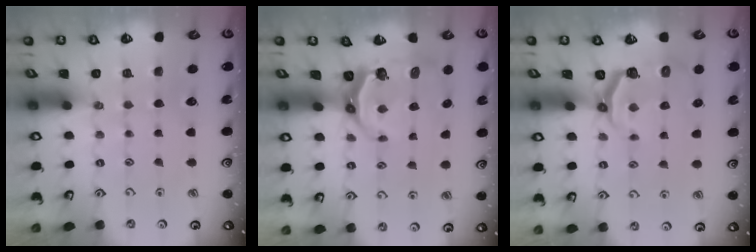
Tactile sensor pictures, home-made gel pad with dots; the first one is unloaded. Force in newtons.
{"total": 7.1, "press": 6.1, "slide": 3.6}
{"total": 4.5, "press": 3.0, "slide": 3.4}